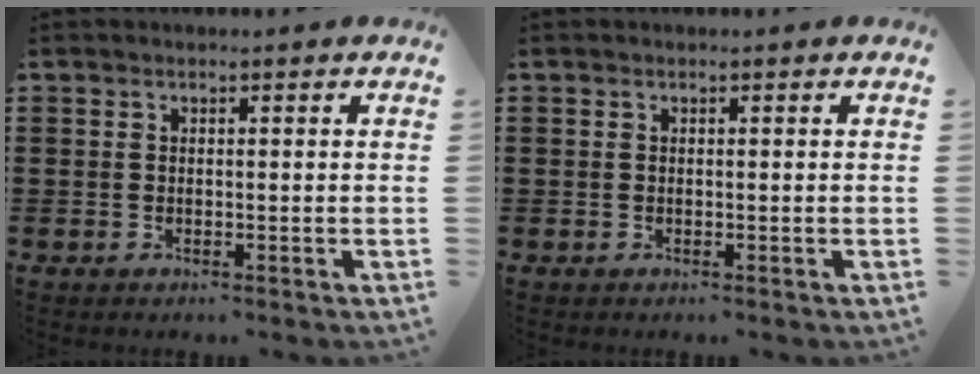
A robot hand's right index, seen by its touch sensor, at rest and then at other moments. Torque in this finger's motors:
{"motor_torque": [0.63, 0.83, -0.01, -0.06]}